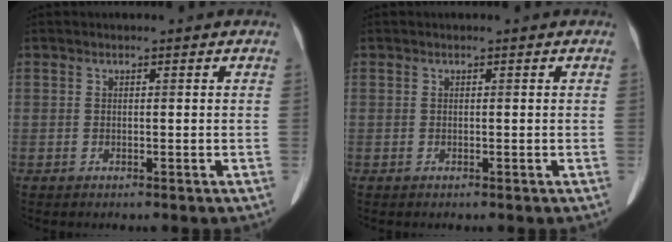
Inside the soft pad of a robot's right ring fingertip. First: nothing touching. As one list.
[{"total": 0.0}]